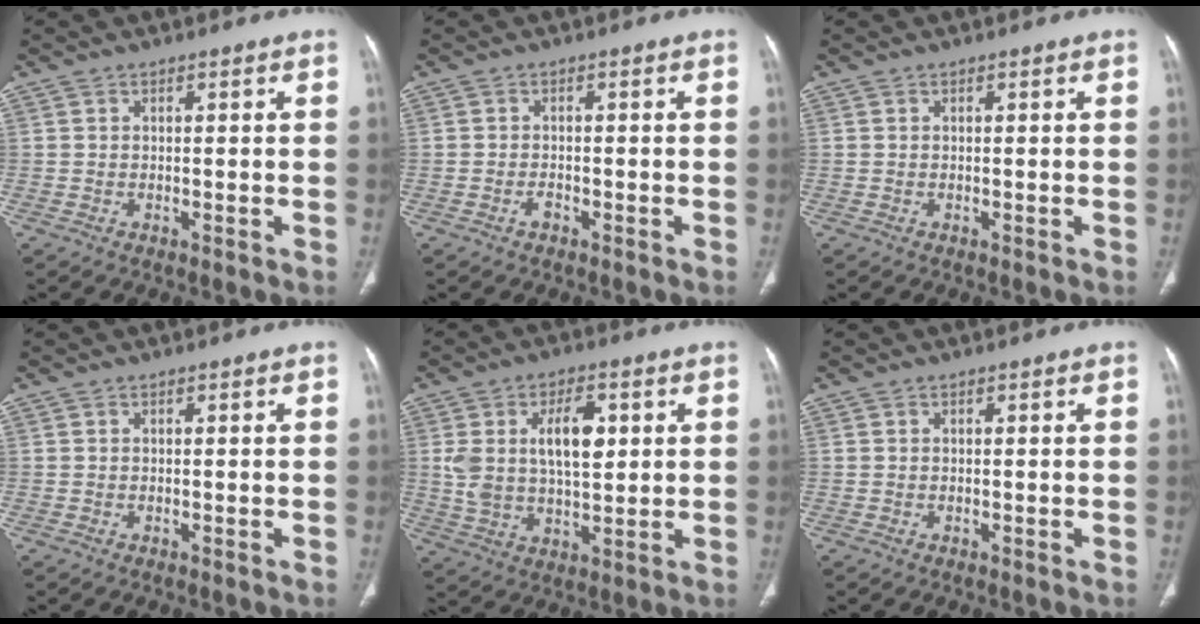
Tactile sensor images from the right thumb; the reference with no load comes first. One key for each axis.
{"total": 1.7, "fx": -1.1, "fy": 0.8, "fz": 1.1, "tx": -0.020, "ty": 0.006, "tz": -0.023}
{"total": 0.0}
{"total": 0.0}
{"total": 12.0, "fx": 2.9, "fy": 6.2, "fz": 9.9, "tx": -0.165, "ty": -0.005, "tz": 0.057}
{"total": 0.0}